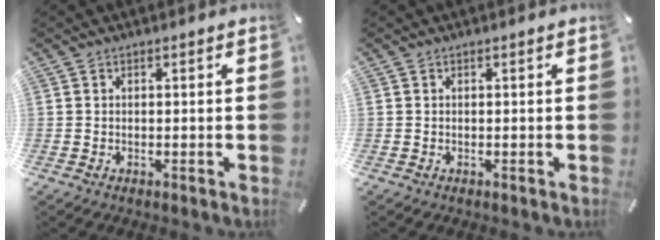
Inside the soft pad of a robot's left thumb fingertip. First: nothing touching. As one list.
[{"total": 0.0}]